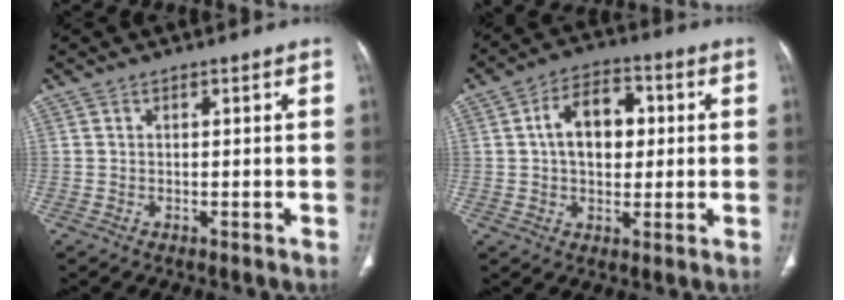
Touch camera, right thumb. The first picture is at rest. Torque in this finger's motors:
{"motor_torque": [0.23, 2.31, 0.54, -0.60, 0.21]}